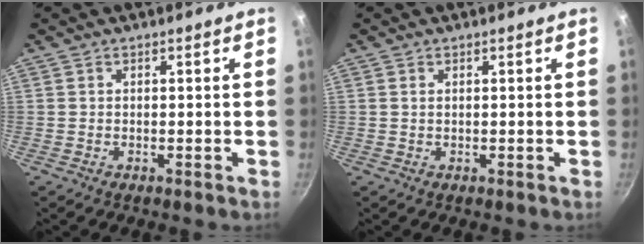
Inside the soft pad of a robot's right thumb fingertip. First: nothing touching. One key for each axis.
{"total": 0.5, "fx": 0.2, "fy": 0.2, "fz": 0.4, "tx": -0.008, "ty": 0.000, "tz": 0.004}